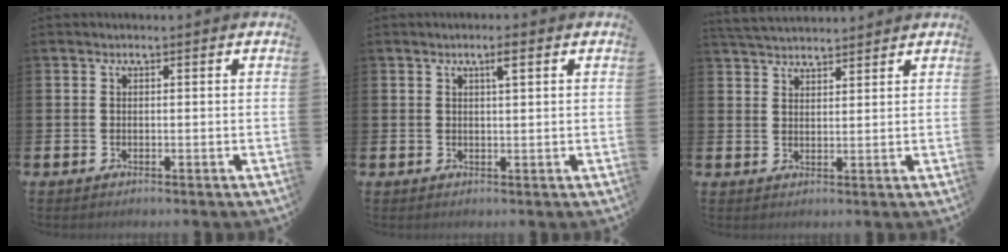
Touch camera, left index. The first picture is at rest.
{"total": 2.3, "force": [1.4, 0.3, 1.7], "torque": [-0.024, 0.000, 0.021]}
{"total": 3.9, "force": [3.8, 0.5, 0.4], "torque": [-0.014, -0.017, 0.071]}